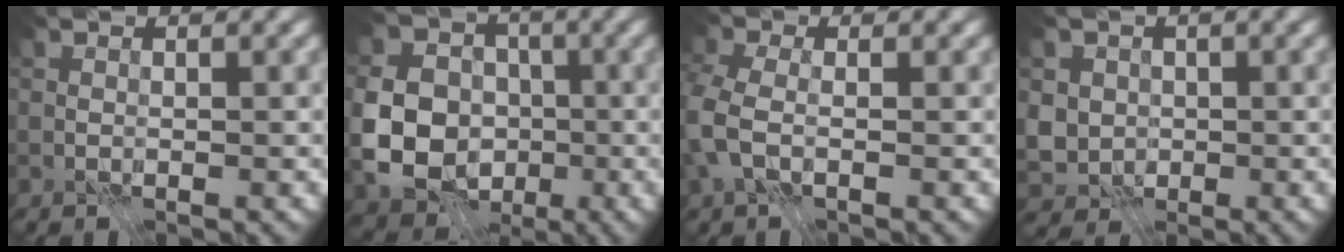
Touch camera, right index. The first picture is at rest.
{"total": 11.0, "force": [-2.1, 9.5, 5.1], "torque": [-0.109, -0.020, -0.057]}
{"total": 5.0, "force": [-1.4, 3.4, 3.4], "torque": [-0.102, -0.001, -0.036]}
{"total": 4.8, "force": [0.1, 4.4, 1.8], "torque": [-0.036, 0.012, -0.014]}